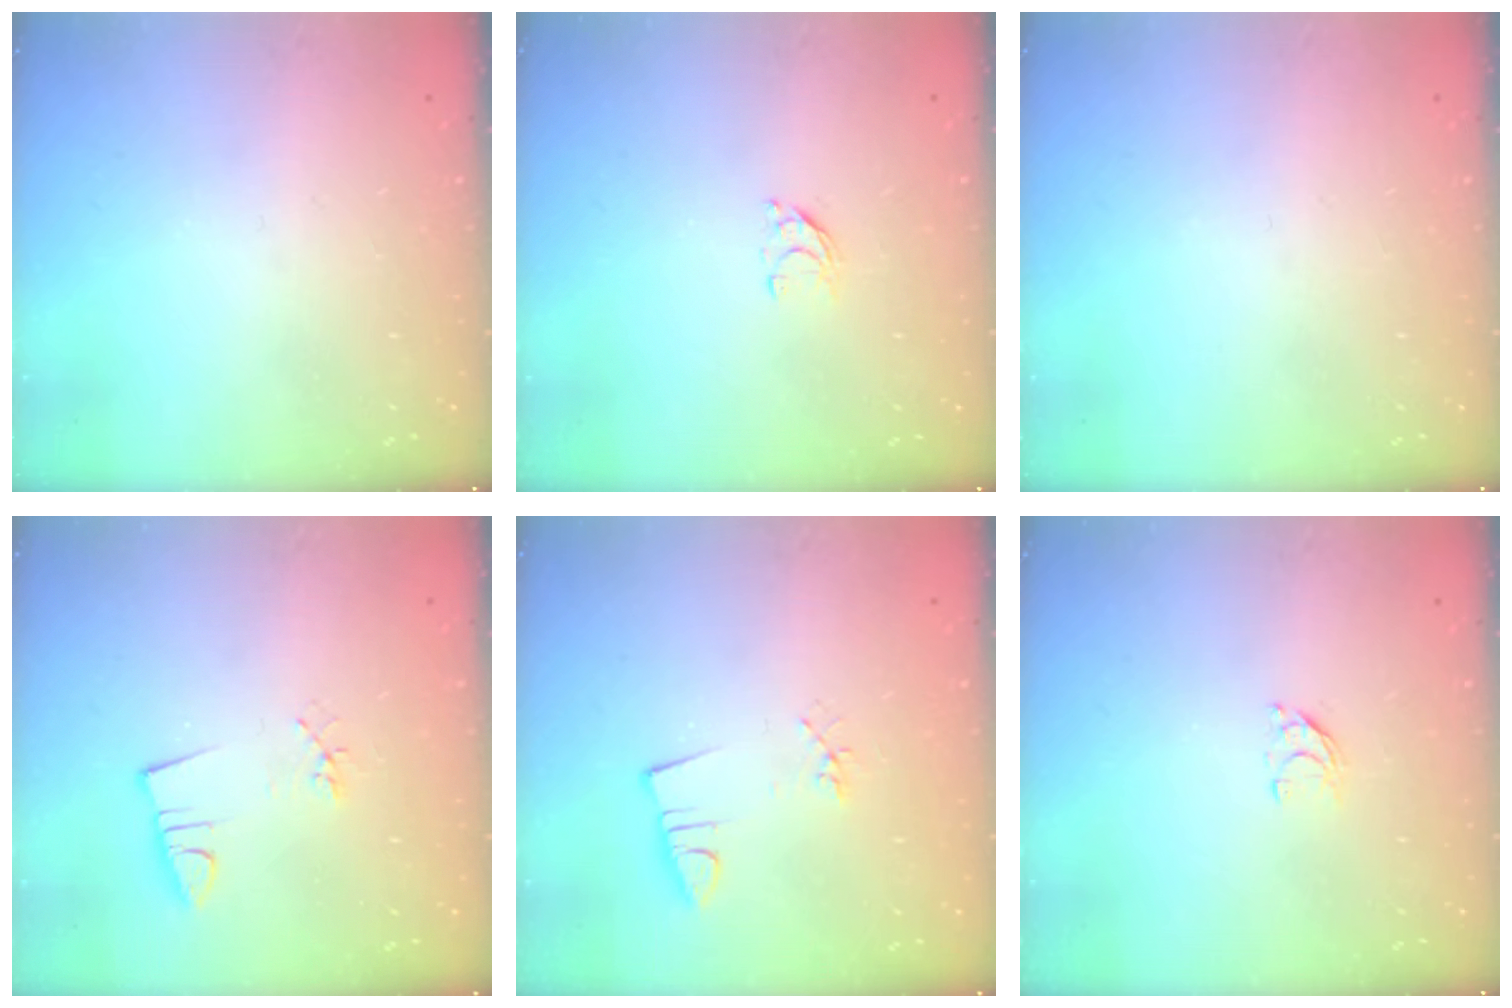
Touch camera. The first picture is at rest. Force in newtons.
{"total": 3.2, "press": 3.2, "slide": 0.3}
{"total": 0.0}
{"total": 2.6, "press": 0.8, "slide": 2.4}
{"total": 2.6, "press": 0.9, "slide": 2.4}
{"total": 3.2, "press": 3.2, "slide": 0.3}